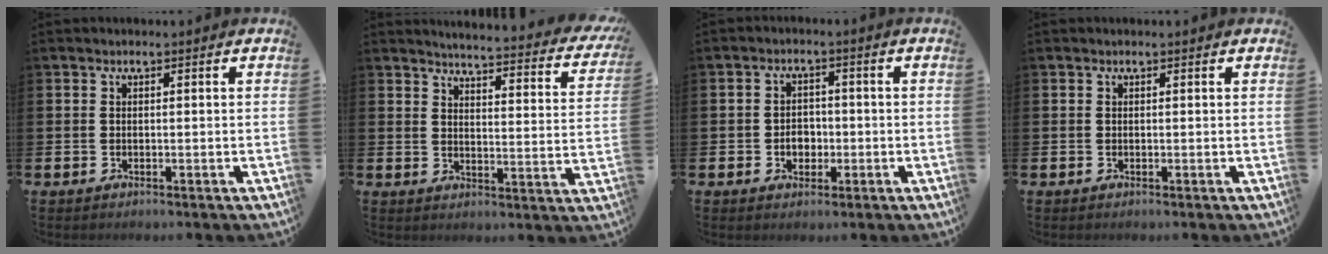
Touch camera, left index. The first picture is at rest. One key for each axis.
{"total": 3.7, "fx": 3.5, "fy": 0.3, "fz": 0.9, "tx": -0.035, "ty": -0.038, "tz": 0.052}
{"total": 2.9, "fx": -0.8, "fy": 2.3, "fz": 1.6, "tx": -0.018, "ty": -0.002, "tz": -0.022}
{"total": 0.0}